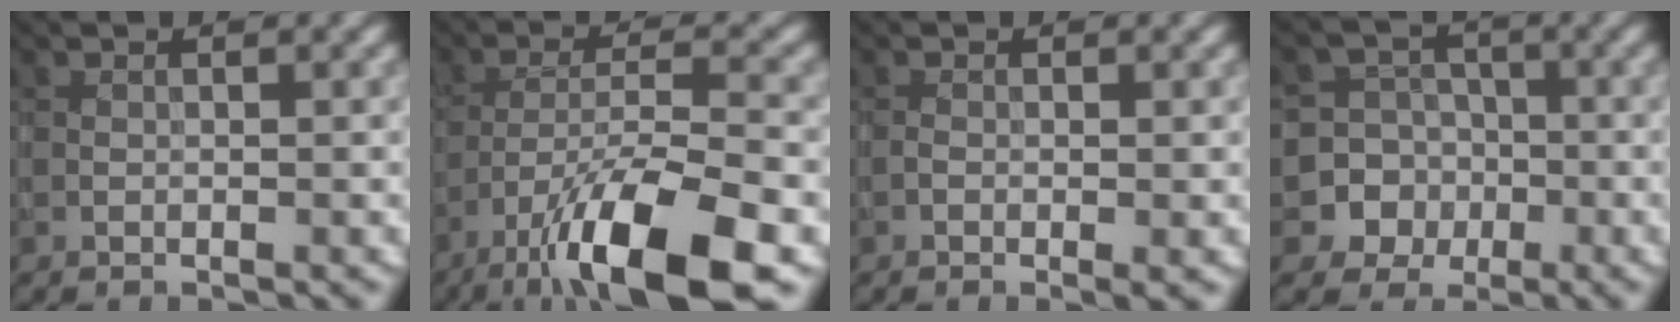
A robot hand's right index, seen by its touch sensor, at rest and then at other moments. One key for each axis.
{"total": 11.9, "fx": -7.2, "fy": 3.4, "fz": 8.8, "tx": -0.162, "ty": -0.008, "tz": -0.128}
{"total": 1.1, "fx": -0.4, "fy": 0.3, "fz": 1.0, "tx": -0.020, "ty": -0.003, "tz": -0.008}
{"total": 8.9, "fx": -3.0, "fy": 8.3, "fz": 0.5, "tx": -0.009, "ty": -0.006, "tz": -0.065}